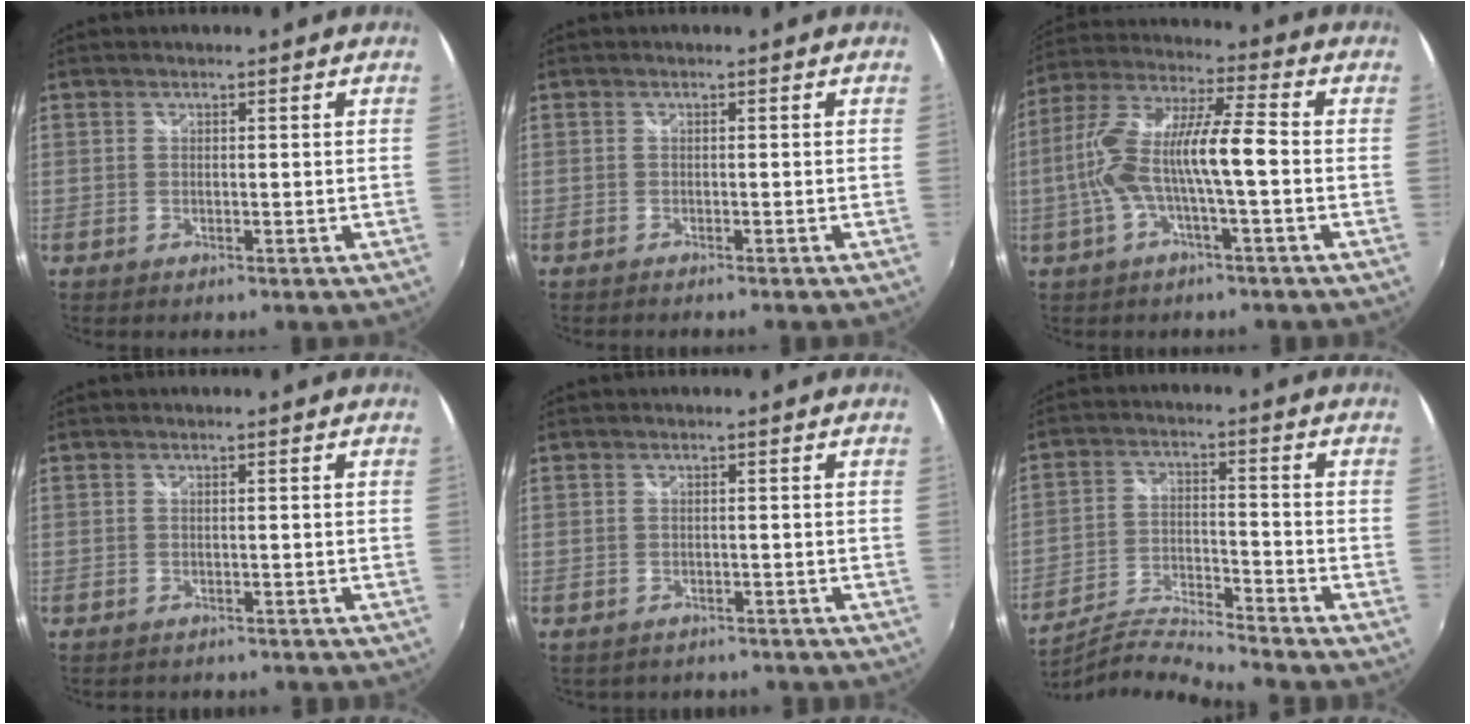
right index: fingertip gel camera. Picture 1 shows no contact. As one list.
[{"total": 1.1, "force": [-1.0, -0.1, 0.4], "torque": [-0.006, -0.006, -0.017]}, {"total": 12.3, "force": [-2.4, 1.6, 12.0], "torque": [-0.231, 0.010, -0.039]}, {"total": 3.6, "force": [-3.3, 0.7, 1.1], "torque": [-0.023, -0.017, -0.038]}, {"total": 2.5, "force": [-1.9, 1.5, 0.3], "torque": [-0.011, -0.002, -0.024]}, {"total": 9.8, "force": [-9.4, -2.3, 1.7], "torque": [-0.044, 0.001, -0.179]}]